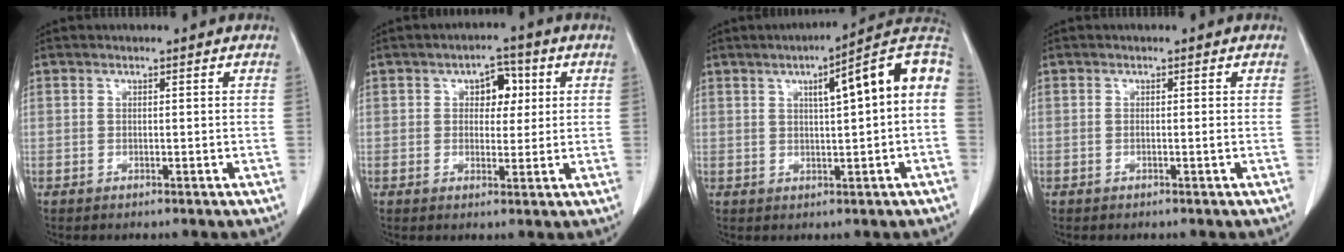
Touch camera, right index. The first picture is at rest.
{"total": 4.6, "force": [1.3, 2.9, 3.4], "torque": [-0.043, 0.013, 0.019]}
{"total": 12.6, "force": [2.6, 1.0, 12.3], "torque": [-0.166, 0.031, 0.029]}
{"total": 0.5, "force": [-0.2, -0.2, 0.5], "torque": [-0.009, 0.000, -0.004]}